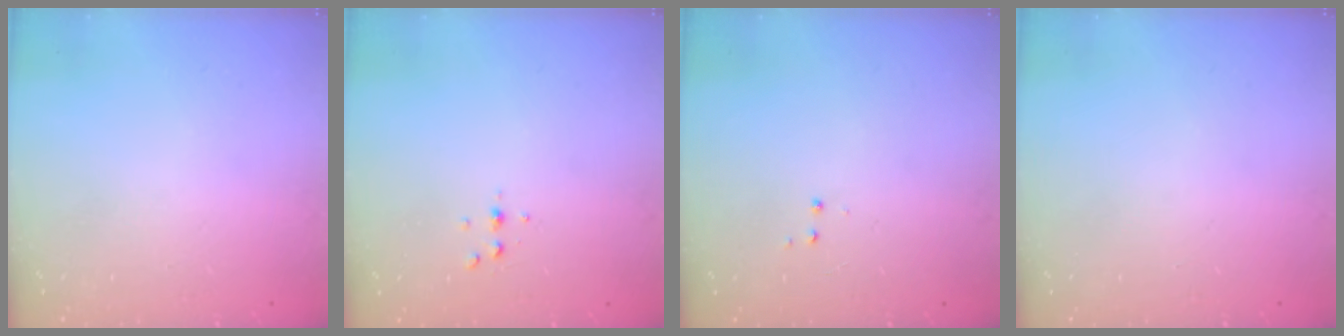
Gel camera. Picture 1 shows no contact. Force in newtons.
{"total": 3.1, "press": 3.1, "slide": 0.5}
{"total": 2.9, "press": 2.8, "slide": 0.4}
{"total": 0.0}